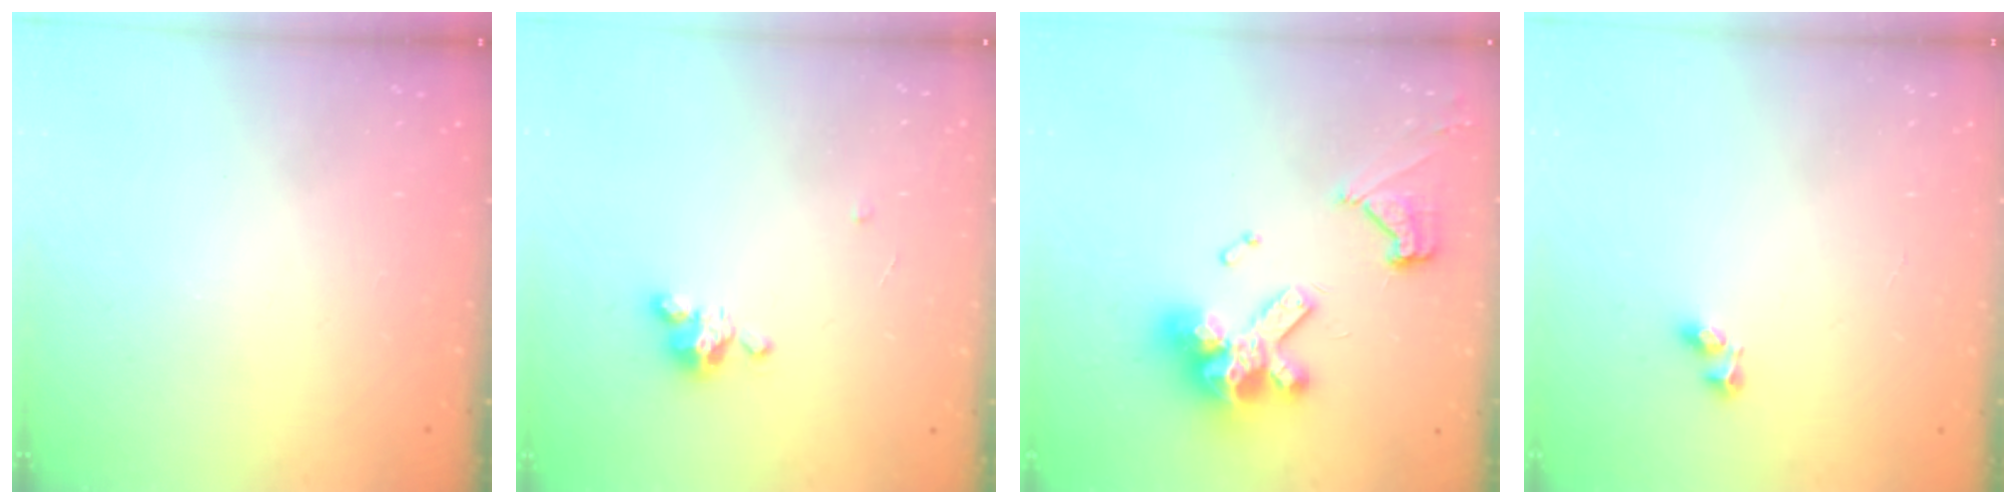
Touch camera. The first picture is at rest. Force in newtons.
{"total": 3.8, "press": 3.8, "slide": 0.4}
{"total": 15.0, "press": 14.9, "slide": 1.6}
{"total": 4.6, "press": 4.3, "slide": 1.8}